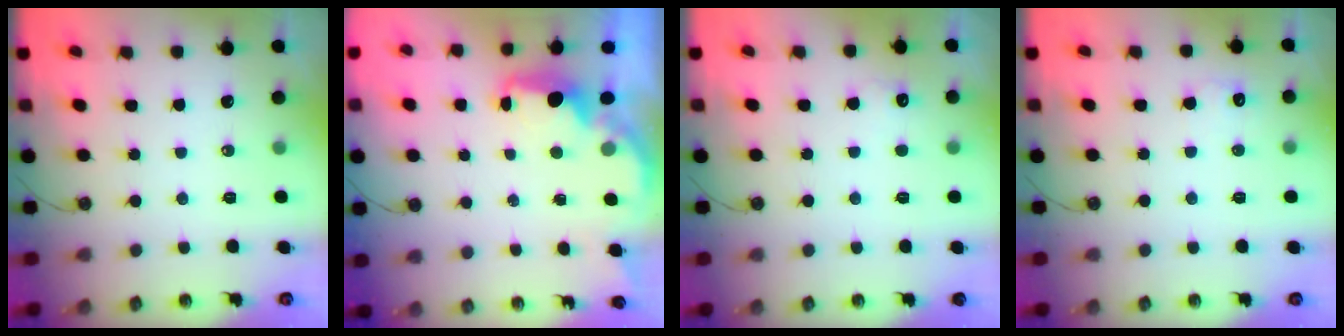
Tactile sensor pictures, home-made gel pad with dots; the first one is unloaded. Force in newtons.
{"total": 2.3, "press": 2.2, "slide": 0.7}
{"total": 4.6, "press": 4.4, "slide": 1.1}
{"total": 5.4, "press": 5.3, "slide": 1.2}